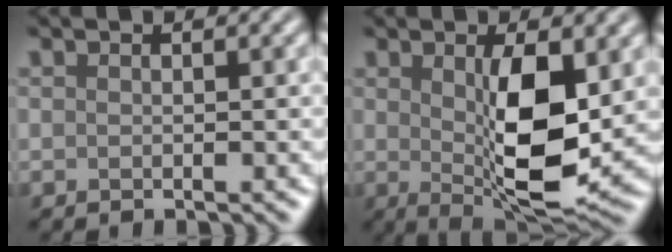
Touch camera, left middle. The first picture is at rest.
{"total": 7.7, "force": [0.3, 2.3, 7.4], "torque": [-0.125, -0.011, 0.018]}